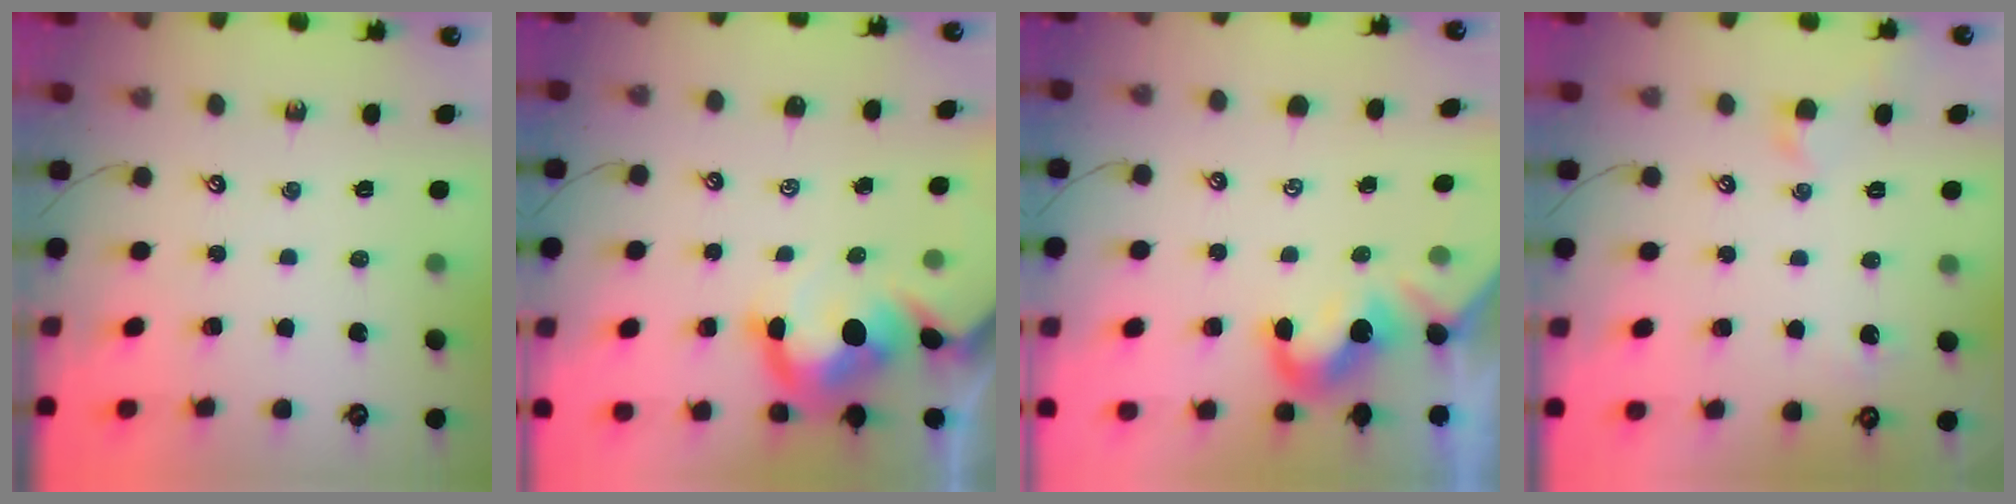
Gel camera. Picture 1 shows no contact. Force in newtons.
{"total": 7.6, "press": 7.5, "slide": 1.1}
{"total": 1.6, "press": 1.3, "slide": 0.8}
{"total": 2.3, "press": 2.2, "slide": 0.7}